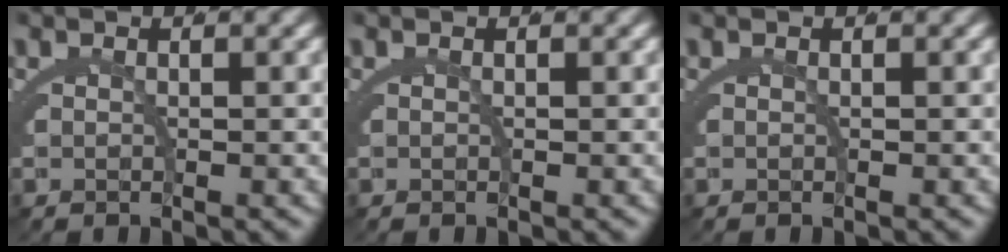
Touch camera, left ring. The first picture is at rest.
{"total": 0.0}
{"total": 0.0}